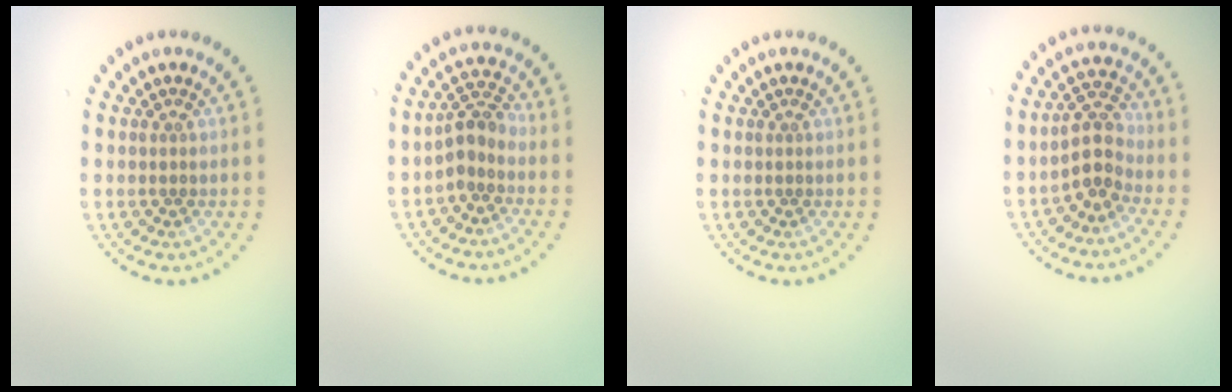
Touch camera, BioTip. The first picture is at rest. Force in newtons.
{"total": 2.6, "press": 2.0, "slide": 1.6}
{"total": 0.0}
{"total": 3.0, "press": 2.6, "slide": 1.4}